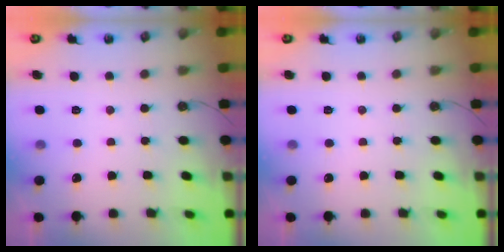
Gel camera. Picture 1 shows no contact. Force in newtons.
{"total": 0.0}